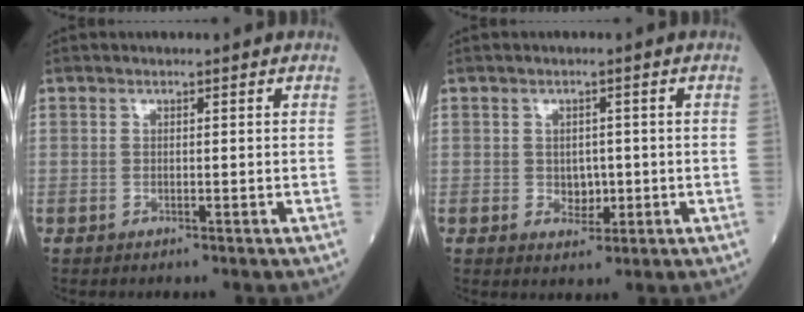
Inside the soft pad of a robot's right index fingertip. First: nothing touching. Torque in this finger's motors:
{"motor_torque": [0.39, -0.05, 0.02, 0.00]}